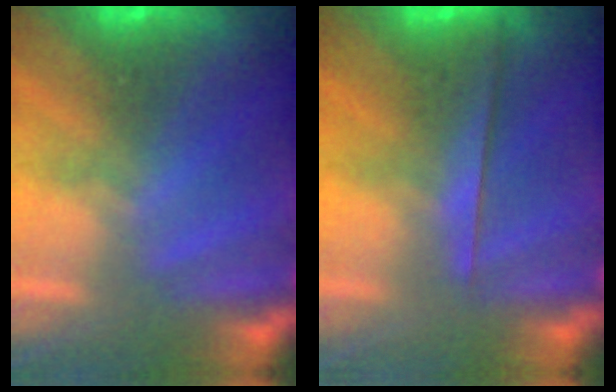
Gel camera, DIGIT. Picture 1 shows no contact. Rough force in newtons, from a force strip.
{"total": 2.2}